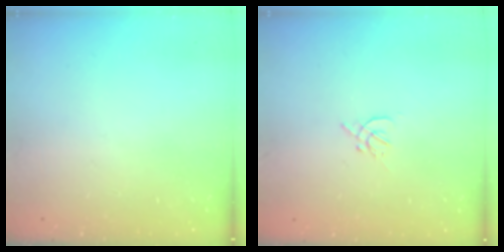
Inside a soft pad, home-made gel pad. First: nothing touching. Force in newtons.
{"total": 1.9, "press": 1.8, "slide": 0.5}